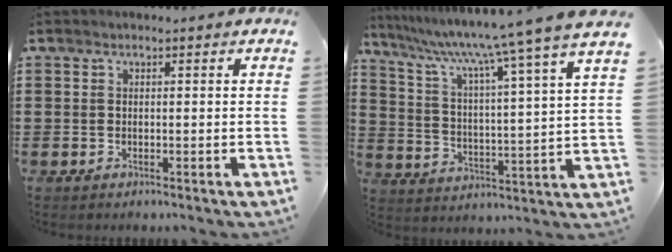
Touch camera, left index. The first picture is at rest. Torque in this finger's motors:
{"motor_torque": [0.95, 0.90, 1.05, 0.21]}